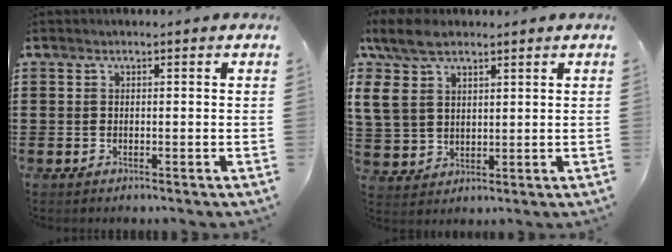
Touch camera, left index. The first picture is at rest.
{"total": 9.4, "force": [5.7, 5.6, 4.9], "torque": [-0.139, 0.002, 0.104]}